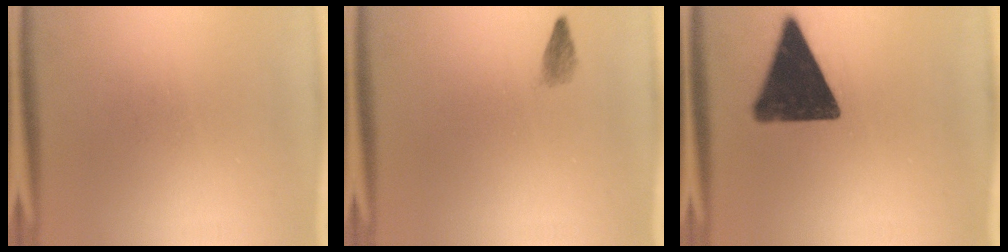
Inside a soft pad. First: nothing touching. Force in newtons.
{"total": 1.4}
{"total": 15.7}